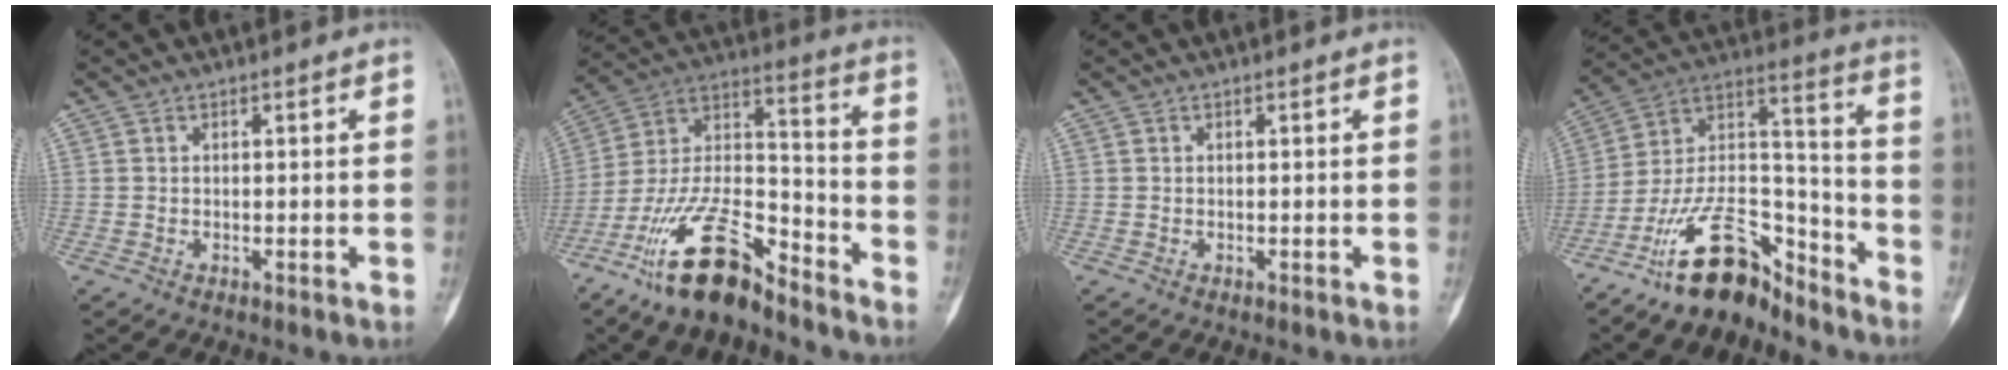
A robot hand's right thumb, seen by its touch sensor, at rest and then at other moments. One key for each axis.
{"total": 17.8, "fx": -12.7, "fy": 6.1, "fz": 11.0, "tx": -0.196, "ty": 0.086, "tz": -0.235}
{"total": 0.0}
{"total": 16.4, "fx": -12.5, "fy": 6.7, "fz": 8.2, "tx": -0.125, "ty": 0.114, "tz": -0.229}